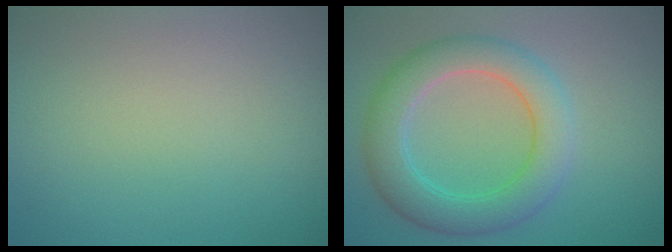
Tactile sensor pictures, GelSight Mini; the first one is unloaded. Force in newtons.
{"total": 5.7, "press": 5.7, "slide": 0.3}